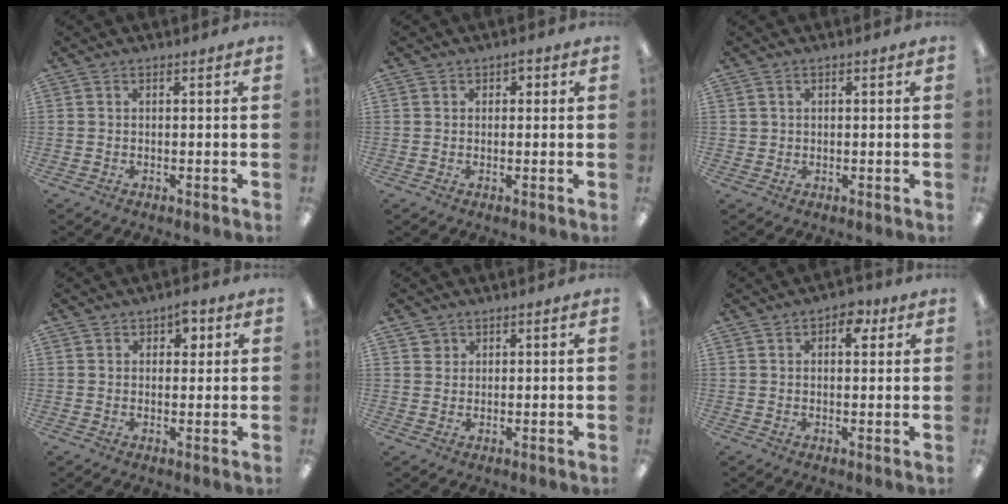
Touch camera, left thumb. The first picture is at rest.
{"total": 1.6, "force": [0.6, 1.4, 0.6], "torque": [-0.012, 0.005, 0.009]}
{"total": 1.2, "force": [0.5, 1.1, 0.1], "torque": [-0.003, 0.003, 0.009]}
{"total": 3.8, "force": [1.8, 2.7, 2.1], "torque": [-0.020, -0.003, 0.027]}
{"total": 2.5, "force": [1.5, 1.9, 0.2], "torque": [-0.001, -0.002, 0.028]}
{"total": 5.3, "force": [2.4, 3.1, 3.5], "torque": [-0.033, -0.006, 0.036]}